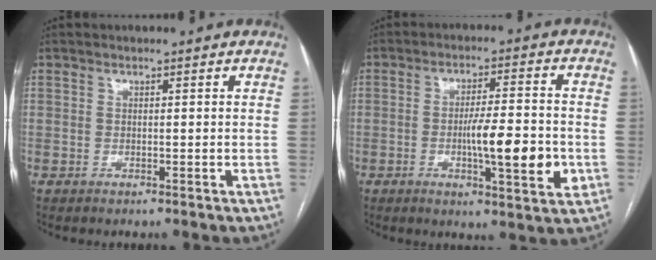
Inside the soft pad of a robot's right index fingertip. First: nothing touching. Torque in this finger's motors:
{"motor_torque": [1.40, -0.65, 0.63, 0.09]}